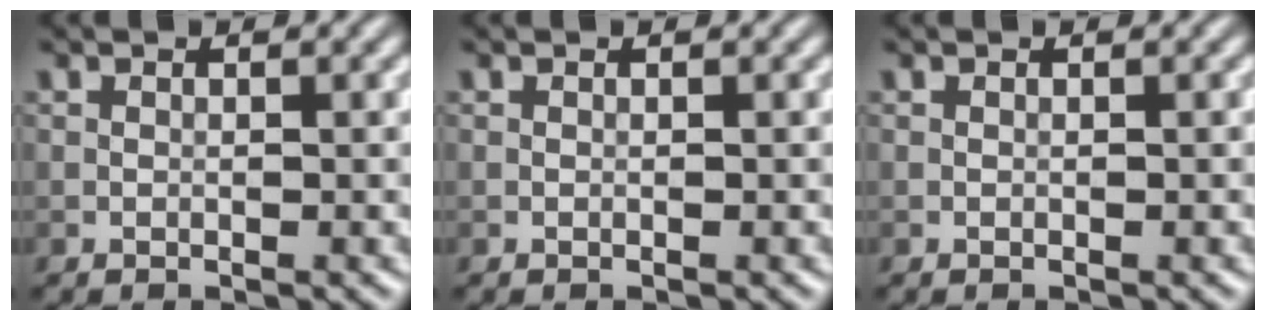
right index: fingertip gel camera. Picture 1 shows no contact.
{"total": 0.0}
{"total": 0.0}